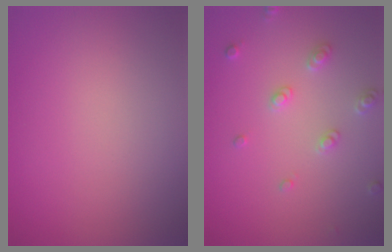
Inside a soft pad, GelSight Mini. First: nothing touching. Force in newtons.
{"total": 2.2, "press": 2.1, "slide": 0.6}